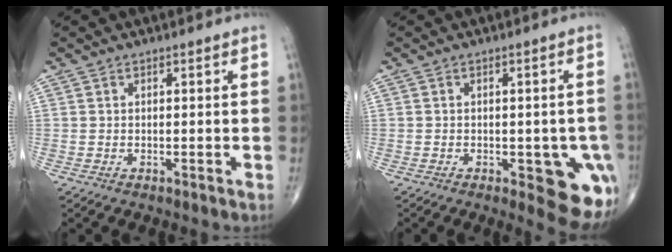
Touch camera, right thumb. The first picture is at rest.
{"total": 10.2, "force": [-3.7, 4.1, 8.5], "torque": [-0.070, -0.001, -0.038]}